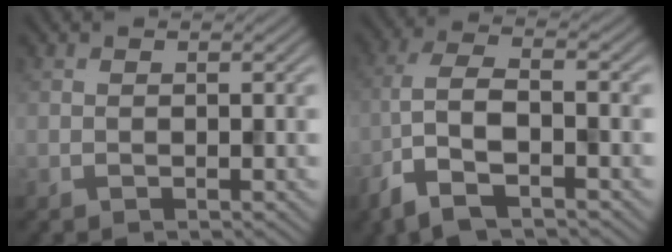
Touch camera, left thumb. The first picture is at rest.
{"total": 7.4, "force": [-4.1, 2.6, 5.6], "torque": [-0.125, 0.000, -0.091]}